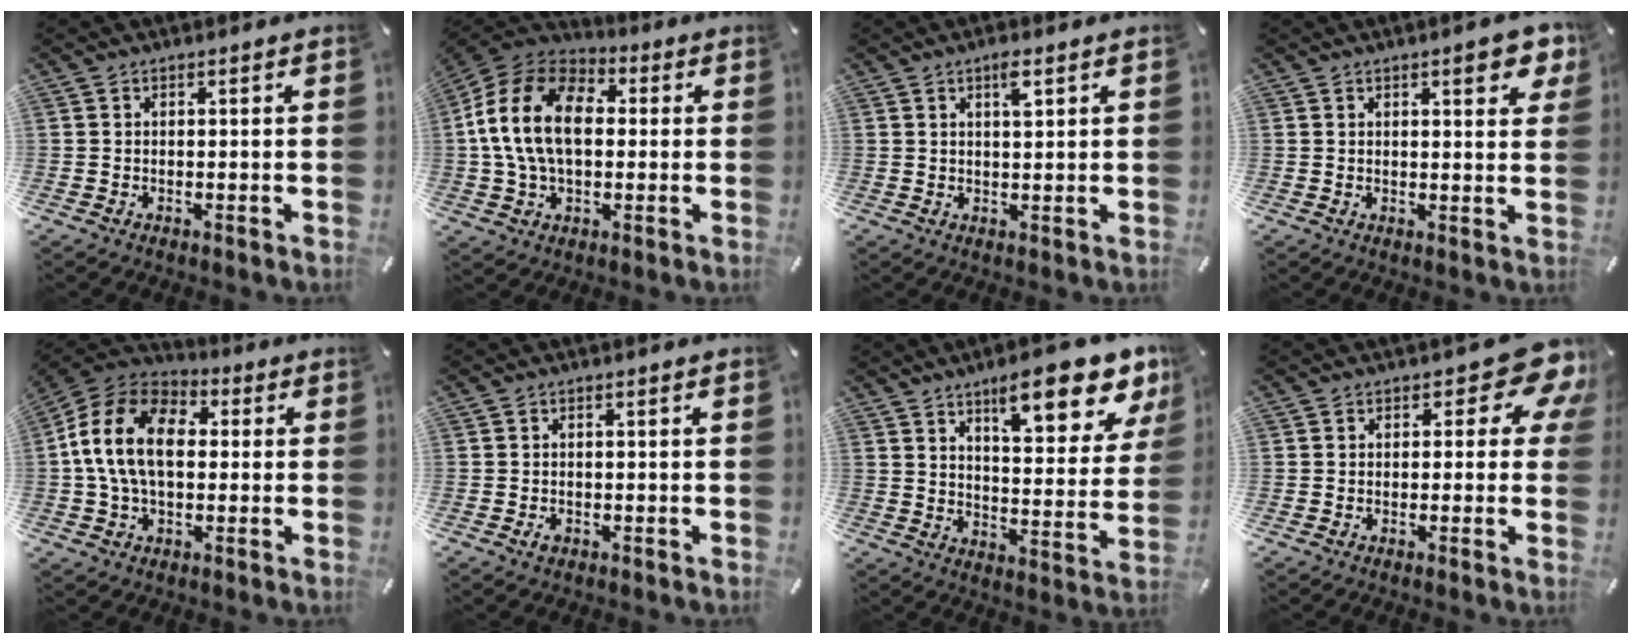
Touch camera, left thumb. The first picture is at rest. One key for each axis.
{"total": 17.0, "fx": 0.7, "fy": 11.6, "fz": 12.4, "tx": -0.279, "ty": 0.018, "tz": 0.010}
{"total": 3.2, "fx": 1.5, "fy": 0.9, "fz": 2.6, "tx": -0.041, "ty": -0.001, "tz": 0.021}
{"total": 8.1, "fx": 4.6, "fy": 2.5, "fz": 6.2, "tx": -0.078, "ty": -0.022, "tz": 0.071}
{"total": 15.1, "fx": 0.7, "fy": 10.4, "fz": 10.9, "tx": -0.249, "ty": 0.017, "tz": 0.009}
{"total": 1.4, "fx": -0.7, "fy": 0.9, "fz": 0.8, "tx": -0.022, "ty": -0.001, "tz": -0.015}
{"total": 17.2, "fx": 11.6, "fy": 5.7, "fz": 11.4, "tx": -0.152, "ty": -0.075, "tz": 0.186}
{"total": 8.4, "fx": 3.5, "fy": 4.2, "fz": 6.4, "tx": -0.070, "ty": -0.018, "tz": 0.054}